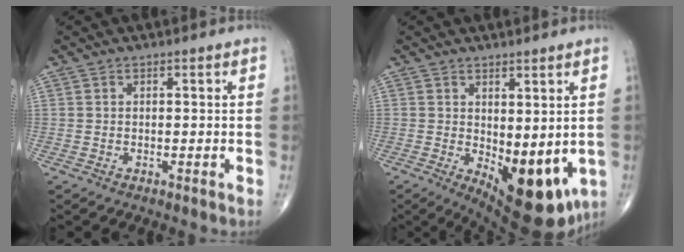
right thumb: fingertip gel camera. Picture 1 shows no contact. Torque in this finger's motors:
{"motor_torque": [-0.43, 1.20, 0.79, 0.45, 0.30]}